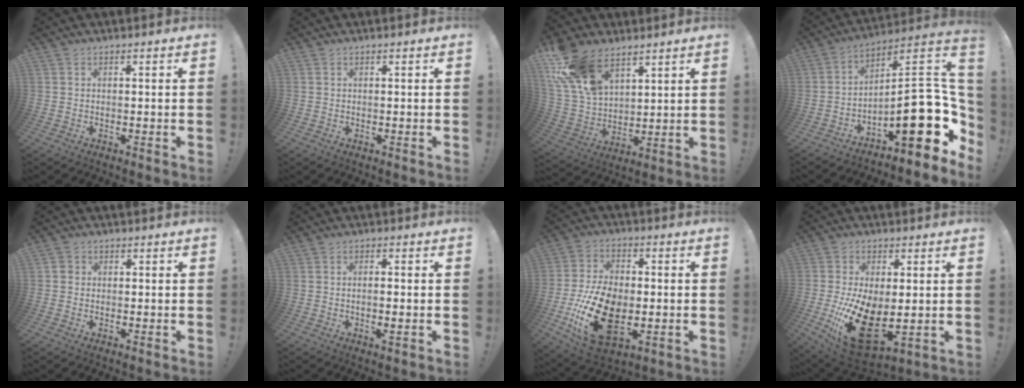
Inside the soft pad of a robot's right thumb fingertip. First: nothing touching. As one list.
[{"total": 0.0}, {"total": 16.4, "force": [10.4, 9.2, 8.7], "torque": [-0.186, -0.058, 0.198]}, {"total": 23.2, "force": [-5.0, 9.4, 20.7], "torque": [-0.296, 0.024, -0.065]}, {"total": 1.9, "force": [0.2, 1.8, 0.5], "torque": [-0.003, 0.005, 0.002]}, {"total": 2.8, "force": [-0.7, 0.3, 2.7], "torque": [-0.045, 0.000, -0.014]}, {"total": 21.3, "force": [-5.1, 13.3, 15.9], "torque": [-0.295, 0.026, -0.076]}, {"total": 18.1, "force": [-3.0, 10.0, 14.8], "torque": [-0.272, -0.001, -0.037]}]